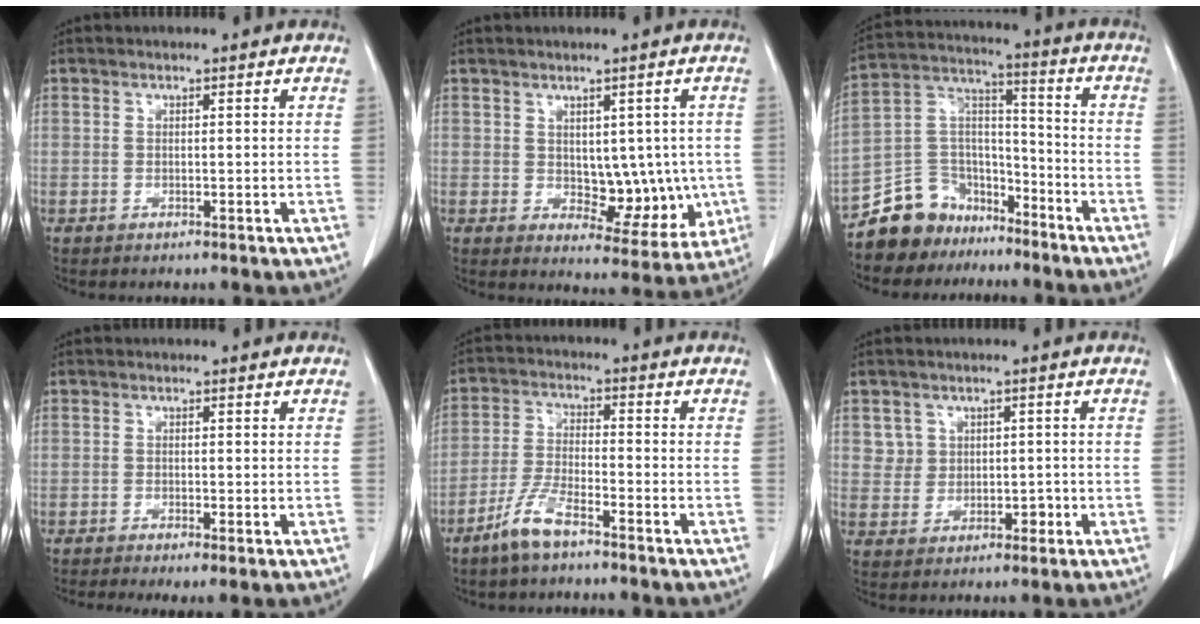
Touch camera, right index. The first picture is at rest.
{"total": 8.3, "force": [-0.1, 5.0, 6.6], "torque": [-0.063, 0.004, 0.015]}
{"total": 11.5, "force": [-9.0, 6.9, 1.6], "torque": [-0.040, 0.062, -0.163]}
{"total": 2.8, "force": [-1.7, 0.6, 2.2], "torque": [-0.035, -0.009, -0.028]}
{"total": 6.1, "force": [-4.6, 0.8, 3.9], "torque": [-0.092, -0.008, -0.094]}
{"total": 3.7, "force": [0.6, 3.6, 0.8], "torque": [0.000, 0.004, 0.014]}